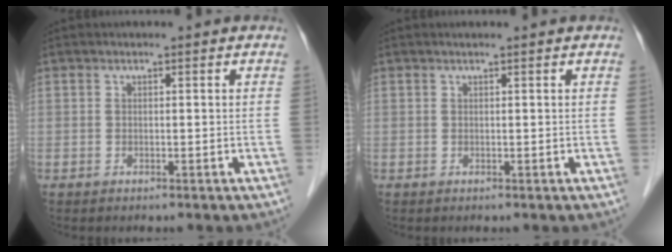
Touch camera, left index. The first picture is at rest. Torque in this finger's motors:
{"motor_torque": [-0.26, -0.25, -0.21, 0.01]}